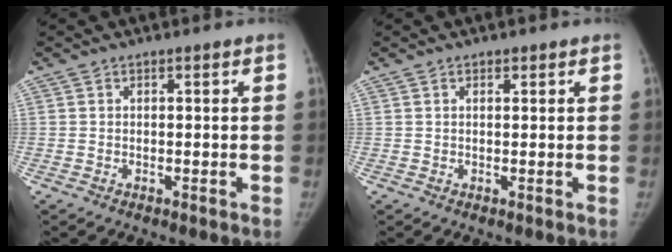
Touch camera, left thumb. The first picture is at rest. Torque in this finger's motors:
{"motor_torque": [-0.28, 0.30, -0.41, 0.29, -0.02]}